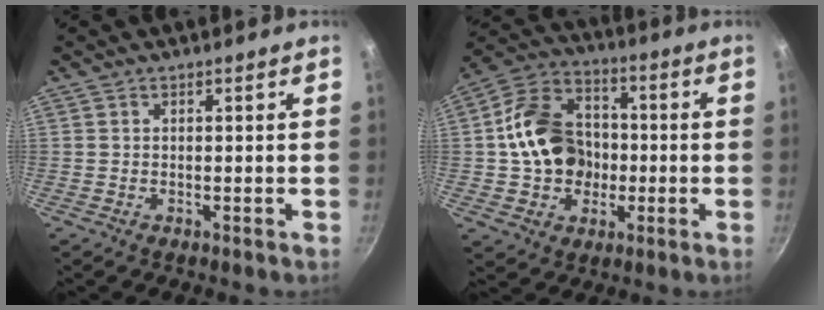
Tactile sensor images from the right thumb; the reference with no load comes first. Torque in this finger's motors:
{"motor_torque": [-0.46, 1.16, 0.18, -0.01, 0.10]}